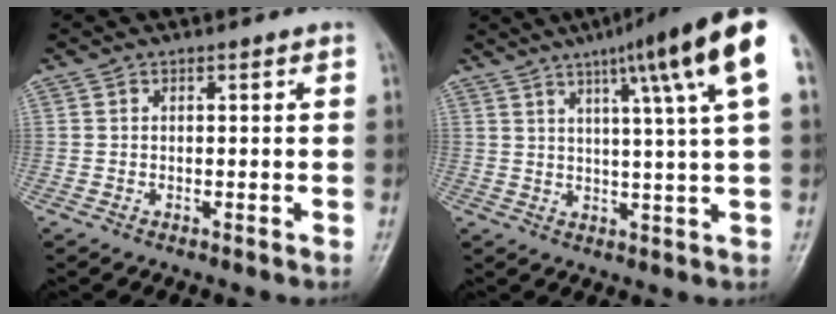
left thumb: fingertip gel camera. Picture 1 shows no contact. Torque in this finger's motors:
{"motor_torque": [0.85, 0.77, 1.86, -0.92, 0.26]}